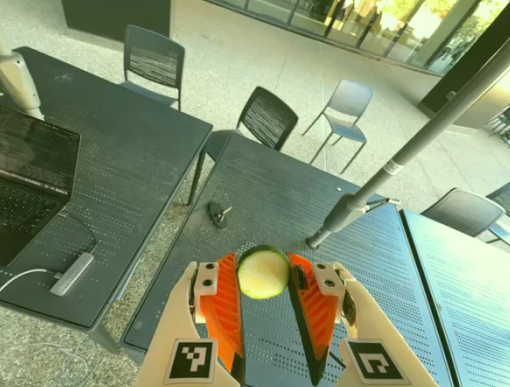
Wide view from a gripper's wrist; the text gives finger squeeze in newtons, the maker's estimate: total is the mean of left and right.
{"total": 9.8, "left": 10.1, "right": 9.4}